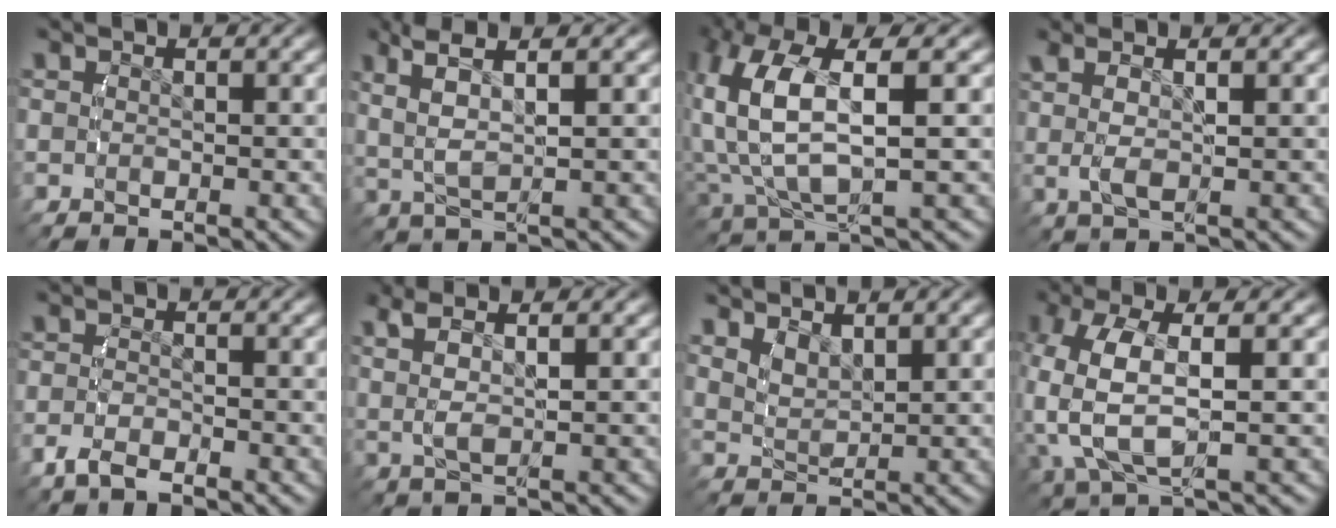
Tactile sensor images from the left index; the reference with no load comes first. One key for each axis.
{"total": 5.3, "fx": 2.1, "fy": 2.1, "fz": 4.4, "tx": -0.101, "ty": 0.010, "tz": 0.037}
{"total": 9.1, "fx": 1.5, "fy": 5.2, "fz": 7.3, "tx": -0.177, "ty": -0.008, "tz": 0.036}
{"total": 3.1, "fx": 1.1, "fy": 0.7, "fz": 2.8, "tx": -0.056, "ty": 0.005, "tz": 0.024}
{"total": 1.9, "fx": -1.6, "fy": 0.4, "fz": 0.9, "tx": -0.025, "ty": -0.005, "tz": -0.027}
{"total": 5.2, "fx": 2.2, "fy": 2.2, "fz": 4.1, "tx": -0.087, "ty": 0.013, "tz": 0.035}
{"total": 2.0, "fx": 1.7, "fy": 0.2, "fz": 0.9, "tx": -0.016, "ty": -0.005, "tz": 0.038}
{"total": 7.7, "fx": 0.3, "fy": 4.6, "fz": 6.2, "tx": -0.165, "ty": -0.023, "tz": 0.018}